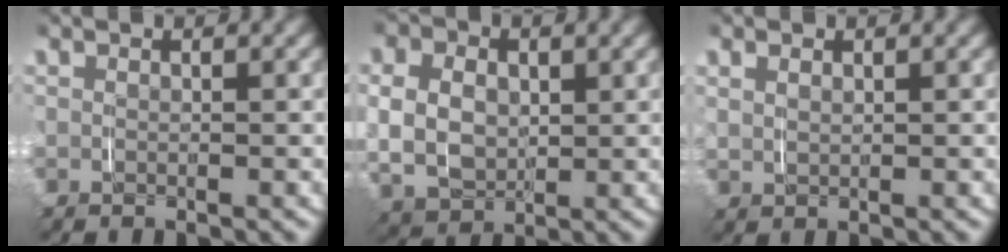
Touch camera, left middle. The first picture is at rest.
{"total": 8.0, "force": [0.8, 6.7, 4.4], "torque": [-0.113, -0.015, 0.021]}
{"total": 1.3, "force": [0.9, 0.8, 0.6], "torque": [-0.014, -0.001, 0.022]}